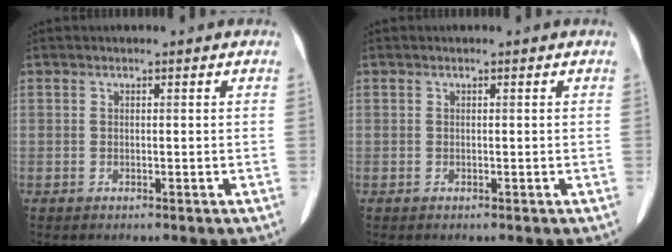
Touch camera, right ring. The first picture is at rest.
{"total": 0.0}